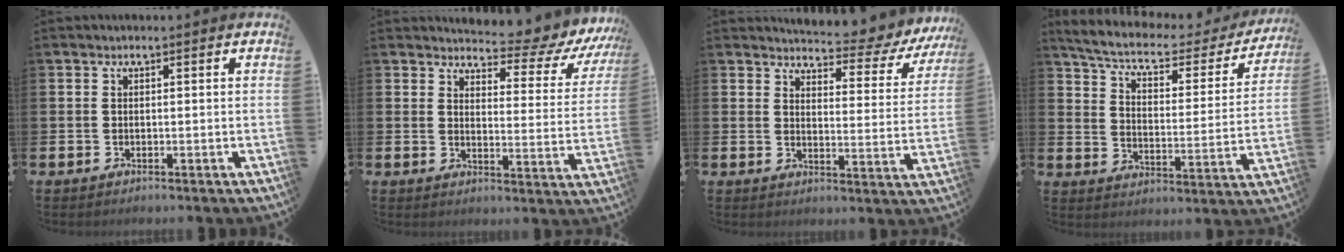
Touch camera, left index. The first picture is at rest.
{"total": 5.4, "force": [4.8, 1.5, 1.8], "torque": [-0.034, -0.047, 0.074]}
{"total": 5.1, "force": [4.9, 1.1, 1.1], "torque": [-0.028, -0.048, 0.076]}
{"total": 6.2, "force": [5.0, 1.8, 3.0], "torque": [-0.080, -0.038, 0.078]}